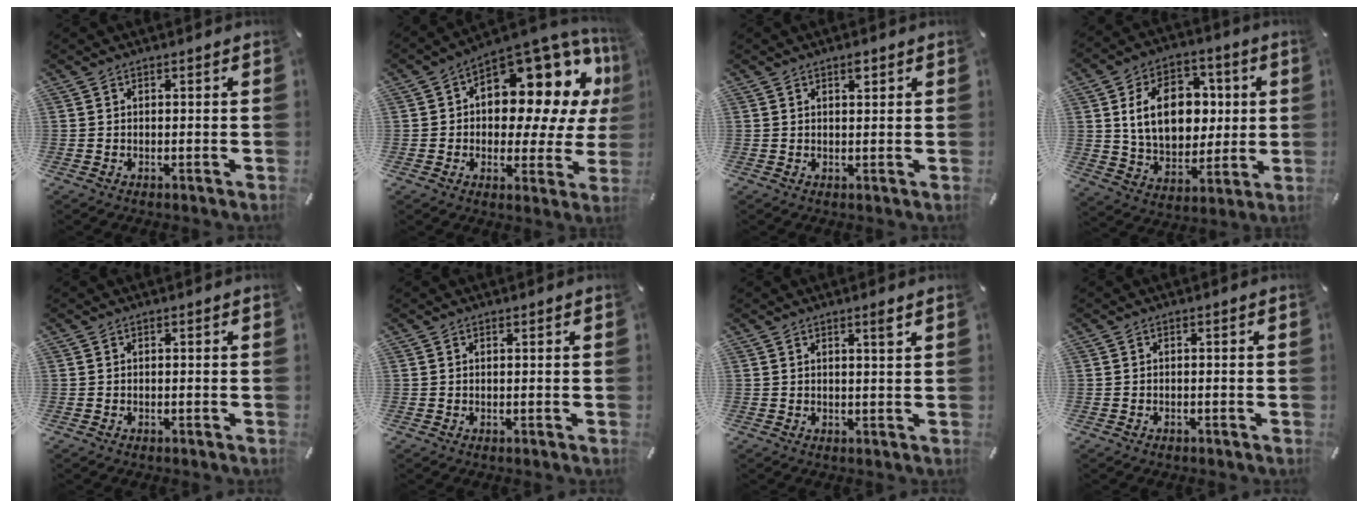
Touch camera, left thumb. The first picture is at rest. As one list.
[{"total": 13.3, "force": [6.8, 7.9, 8.2], "torque": [-0.102, -0.081, 0.115]}, {"total": 1.8, "force": [1.0, 0.7, 1.2], "torque": [-0.018, -0.002, 0.016]}, {"total": 16.0, "force": [2.5, 12.4, 9.8], "torque": [-0.161, 0.008, 0.051]}, {"total": 0.0}, {"total": 0.0}, {"total": 2.1, "force": [1.3, 0.0, 1.7], "torque": [-0.027, -0.005, 0.020]}, {"total": 0.7, "force": [-0.5, 0.5, 0.2], "torque": [-0.005, 0.003, -0.013]}]